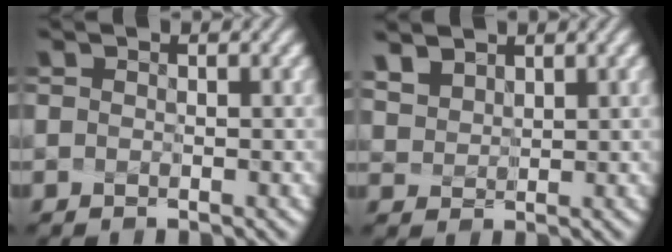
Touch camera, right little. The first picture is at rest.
{"total": 4.5, "force": [3.3, 2.6, 1.5], "torque": [-0.075, 0.018, 0.072]}